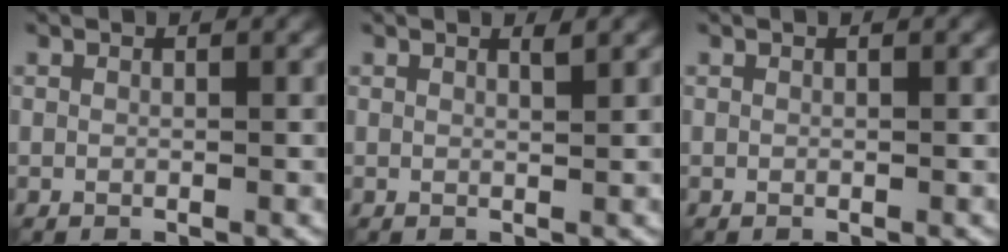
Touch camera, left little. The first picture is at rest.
{"total": 0.8, "force": [0.6, 0.1, 0.5], "torque": [-0.004, 0.001, 0.008]}
{"total": 0.0}